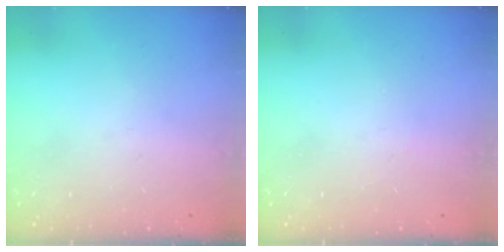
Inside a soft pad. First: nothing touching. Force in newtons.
{"total": 0.0}